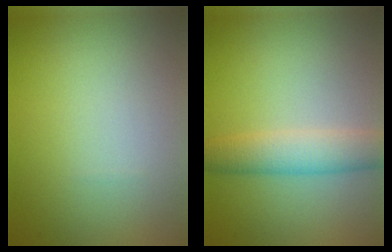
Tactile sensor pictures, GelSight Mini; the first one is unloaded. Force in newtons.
{"total": 3.9, "press": 3.9, "slide": 0.1}